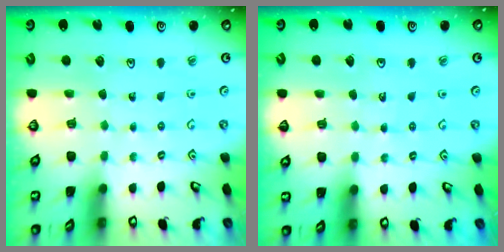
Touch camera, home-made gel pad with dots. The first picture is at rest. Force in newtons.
{"total": 1.6, "press": 1.6, "slide": 0.2}